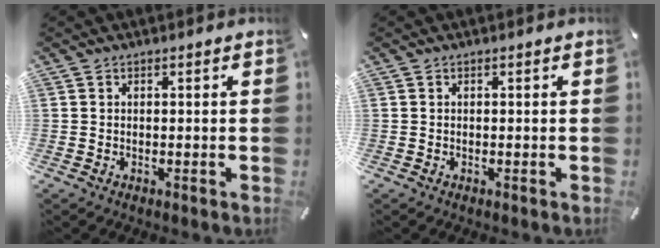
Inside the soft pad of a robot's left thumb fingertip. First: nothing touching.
{"total": 0.0}